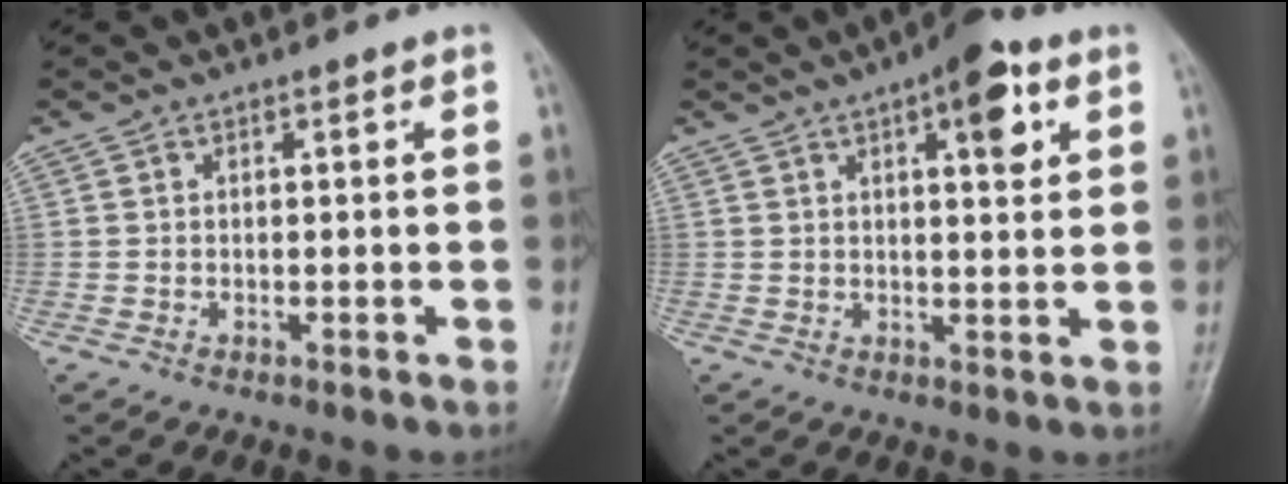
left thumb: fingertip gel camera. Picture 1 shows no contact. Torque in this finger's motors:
{"motor_torque": [1.17, 1.09, 0.61, -0.74, 0.01]}